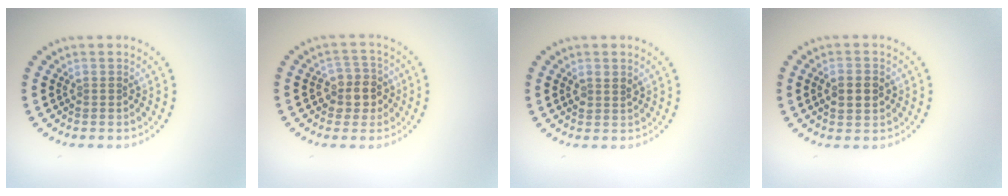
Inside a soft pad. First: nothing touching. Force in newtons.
{"total": 2.9, "press": 2.6, "slide": 1.2}
{"total": 1.2, "press": 1.1, "slide": 0.5}
{"total": 3.2, "press": 3.2, "slide": 0.2}